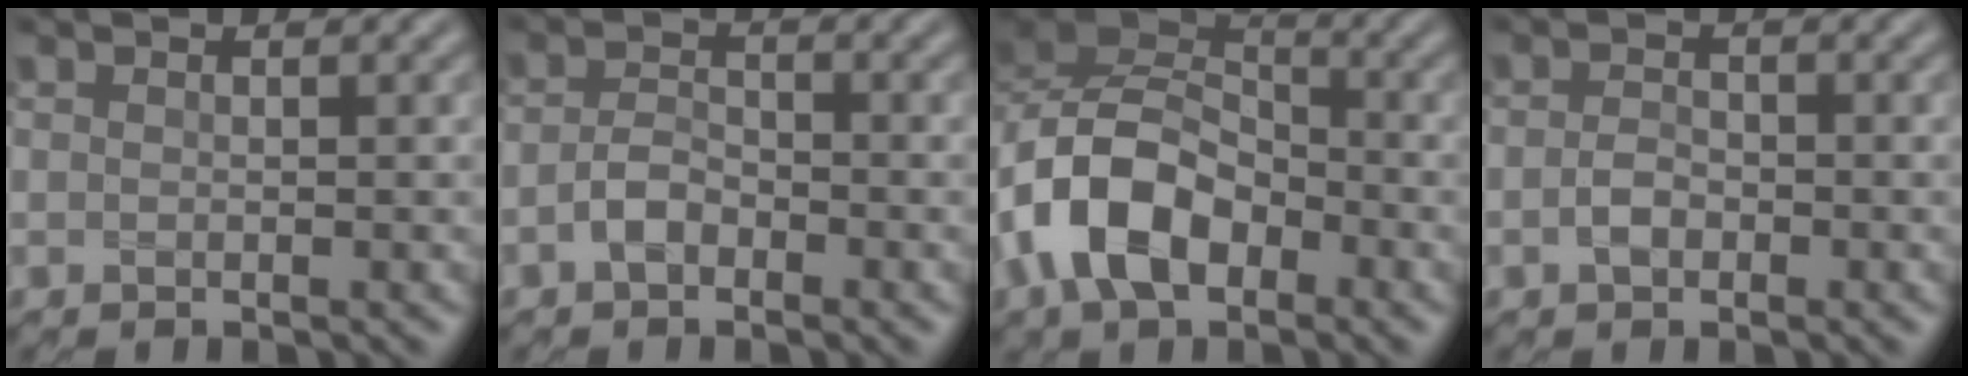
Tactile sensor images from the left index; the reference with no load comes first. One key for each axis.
{"total": 2.0, "fx": -1.0, "fy": 1.2, "fz": 1.3, "tx": -0.027, "ty": 0.004, "tz": -0.025}
{"total": 8.8, "fx": -3.6, "fy": 5.7, "fz": 5.6, "tx": -0.108, "ty": 0.009, "tz": -0.086}
{"total": 1.6, "fx": -0.5, "fy": 1.1, "fz": 1.0, "tx": -0.023, "ty": 0.002, "tz": -0.014}